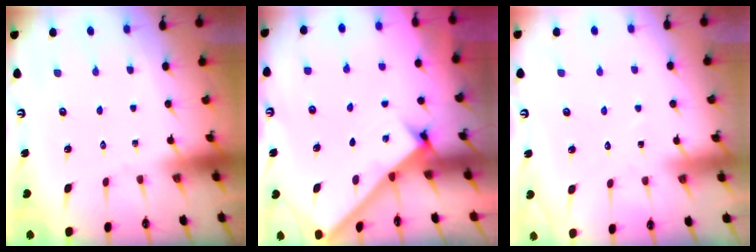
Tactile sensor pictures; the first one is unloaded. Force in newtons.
{"total": 2.8, "press": 2.8, "slide": 0.4}
{"total": 5.3, "press": 5.3, "slide": 0.5}